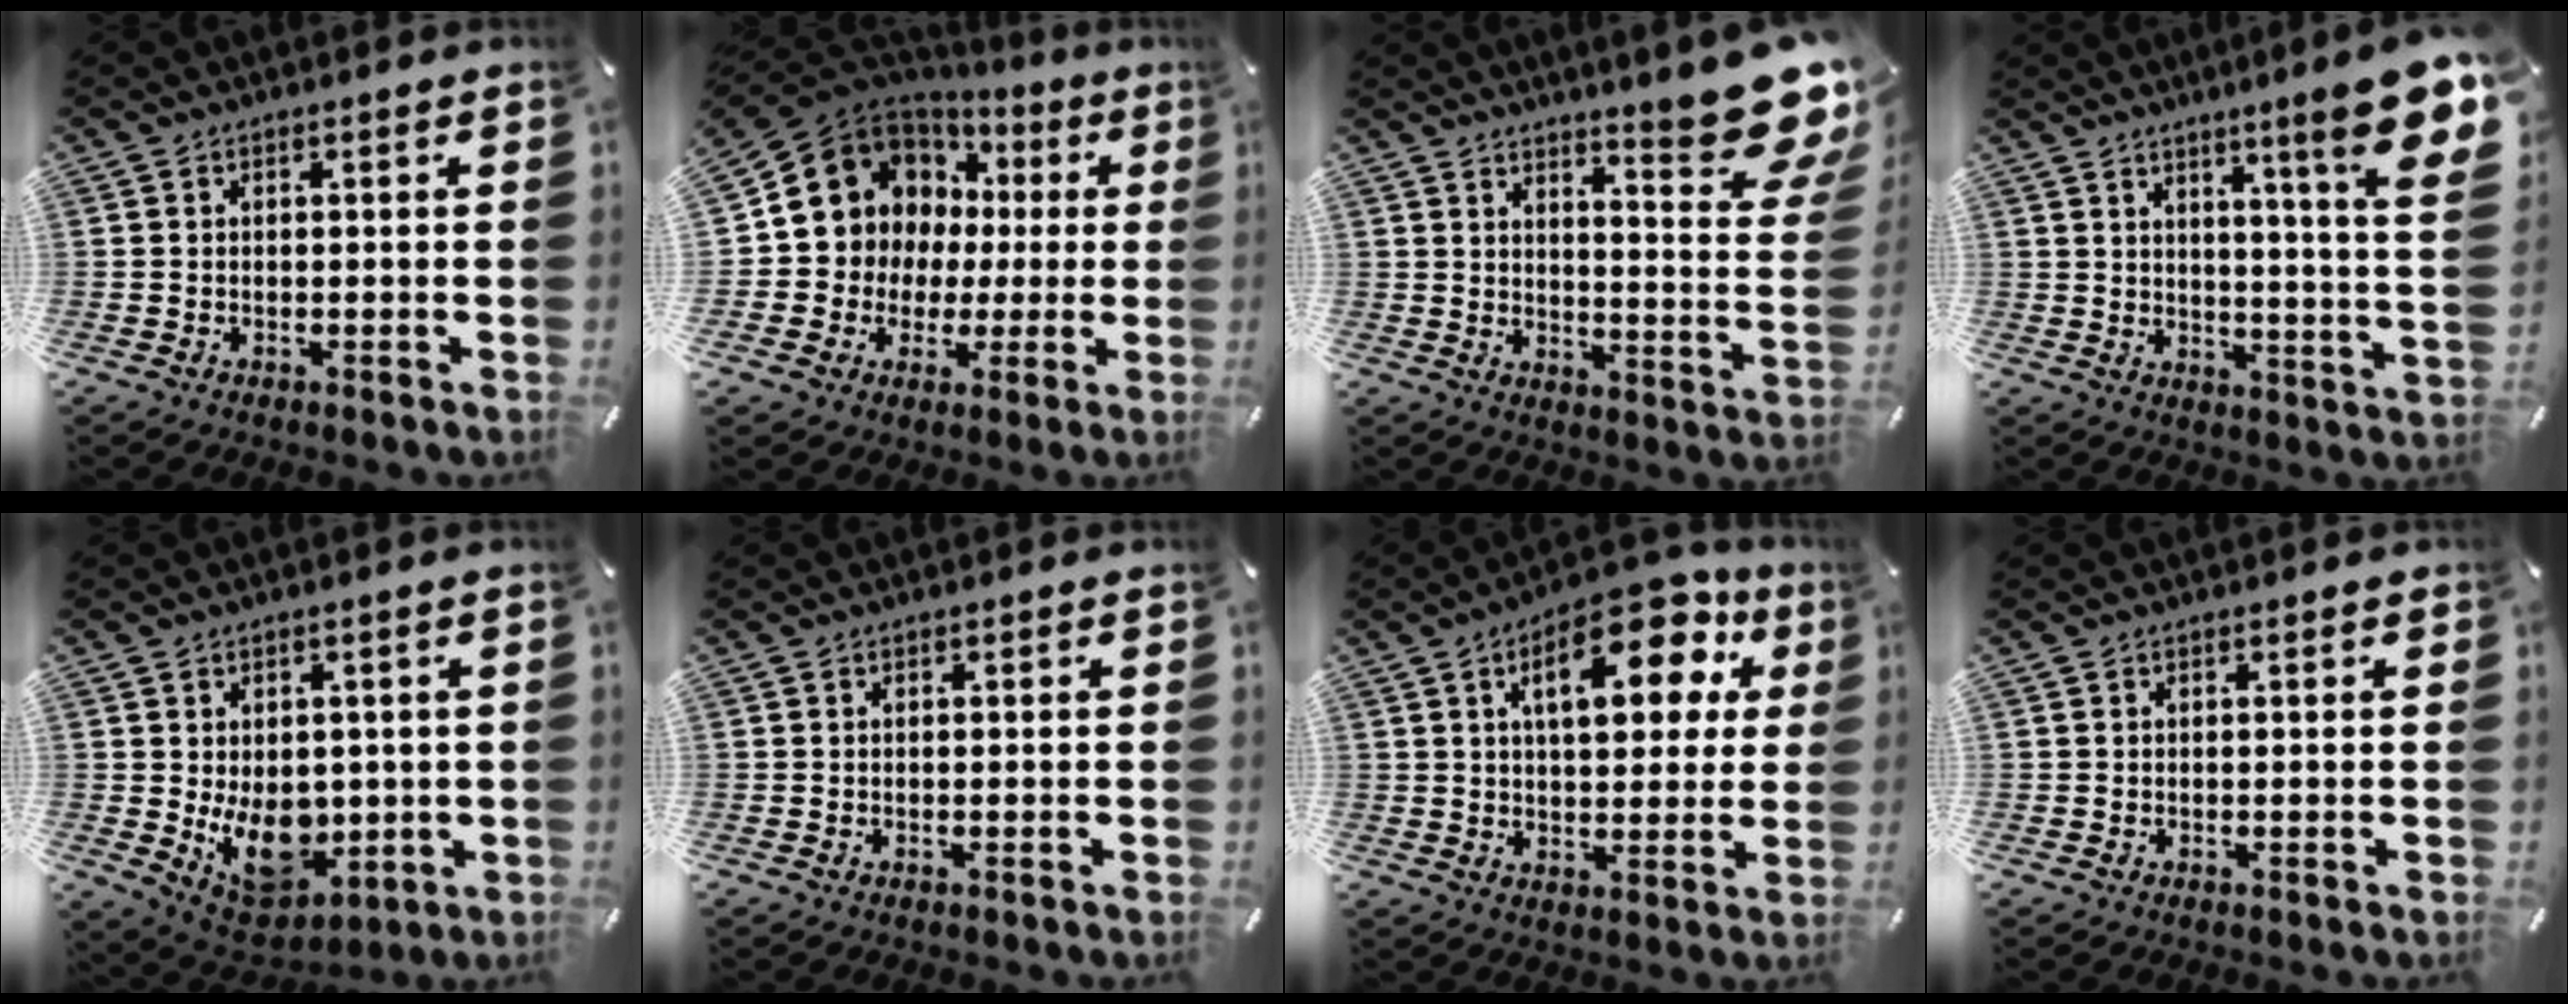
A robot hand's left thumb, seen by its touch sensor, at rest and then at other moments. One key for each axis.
{"total": 10.0, "fx": 2.8, "fy": 9.5, "fz": 1.0, "tx": -0.036, "ty": -0.047, "tz": 0.060}
{"total": 14.9, "fx": 11.0, "fy": 3.4, "fz": 9.4, "tx": -0.124, "ty": -0.107, "tz": 0.183}
{"total": 14.5, "fx": 8.5, "fy": 0.8, "fz": 11.8, "tx": -0.177, "ty": -0.069, "tz": 0.126}
{"total": 11.9, "fx": -1.3, "fy": 8.9, "fz": 7.8, "tx": -0.103, "ty": -0.014, "tz": -0.015}
{"total": 0.0}
{"total": 17.4, "fx": 7.7, "fy": 8.6, "fz": 13.0, "tx": -0.176, "ty": -0.029, "tz": 0.118}
{"total": 0.0}